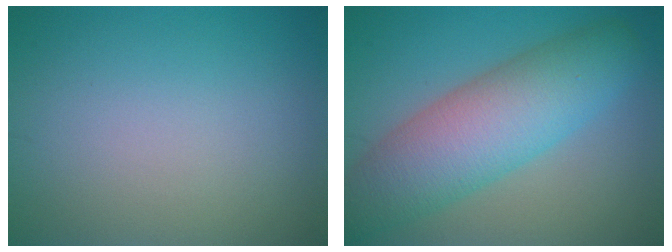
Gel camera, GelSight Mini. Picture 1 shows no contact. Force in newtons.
{"total": 8.6, "press": 8.6, "slide": 0.5}